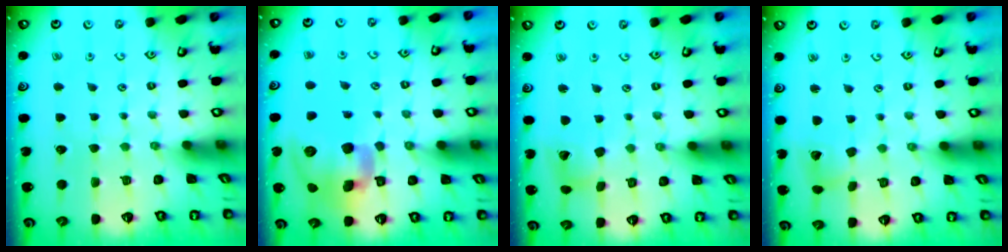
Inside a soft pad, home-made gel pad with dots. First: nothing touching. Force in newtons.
{"total": 17.3, "press": 17.1, "slide": 2.7}
{"total": 8.1, "press": 8.1, "slide": 1.1}
{"total": 5.5, "press": 5.4, "slide": 0.6}